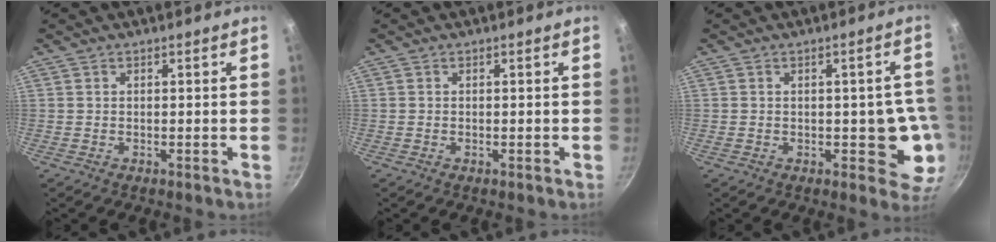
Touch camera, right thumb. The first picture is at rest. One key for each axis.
{"total": 0.0}
{"total": 8.0, "fx": -1.4, "fy": 4.5, "fz": 6.5, "tx": -0.027, "ty": 0.003, "tz": -0.017}